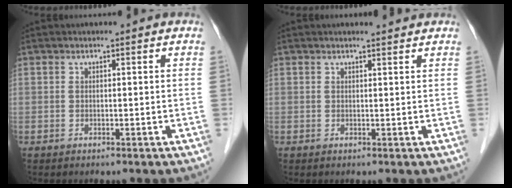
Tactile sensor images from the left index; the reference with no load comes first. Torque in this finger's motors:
{"motor_torque": [0.09, -0.12, 0.07, -0.01]}